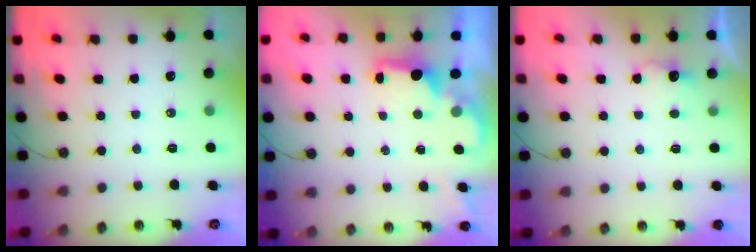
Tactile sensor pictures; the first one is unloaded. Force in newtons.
{"total": 1.8, "press": 1.6, "slide": 0.8}
{"total": 2.6, "press": 2.6, "slide": 0.7}